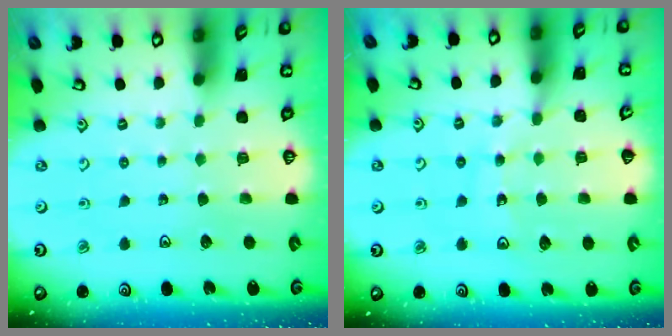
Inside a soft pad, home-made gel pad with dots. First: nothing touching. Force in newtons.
{"total": 12.1, "press": 11.9, "slide": 2.2}